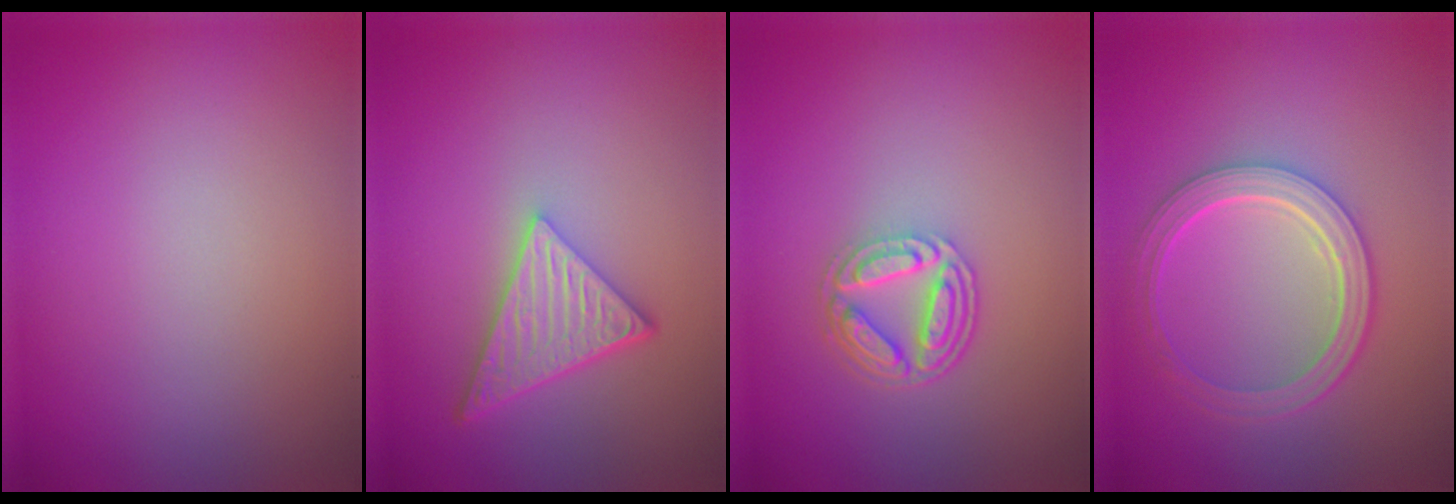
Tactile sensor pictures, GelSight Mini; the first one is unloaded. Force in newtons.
{"total": 5.1, "press": 3.7, "slide": 3.5}
{"total": 4.4, "press": 3.3, "slide": 2.9}
{"total": 5.0, "press": 3.7, "slide": 3.4}